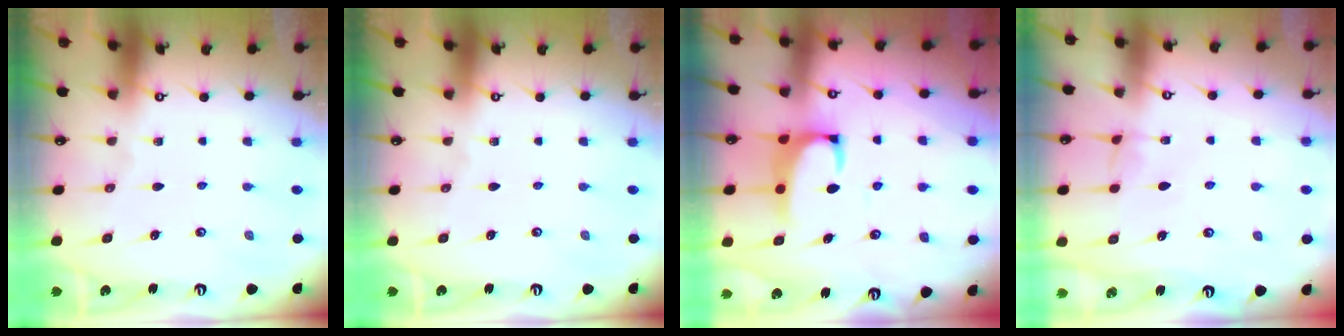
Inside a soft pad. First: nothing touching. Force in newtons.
{"total": 0.0}
{"total": 2.2, "press": 2.0, "slide": 0.9}
{"total": 2.8, "press": 2.7, "slide": 0.4}